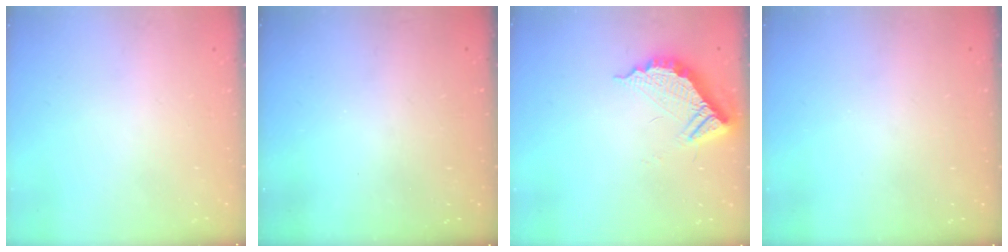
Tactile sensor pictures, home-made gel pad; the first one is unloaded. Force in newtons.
{"total": 3.2, "press": 3.2, "slide": 0.1}
{"total": 11.4, "press": 11.3, "slide": 0.9}
{"total": 2.9, "press": 2.8, "slide": 0.9}